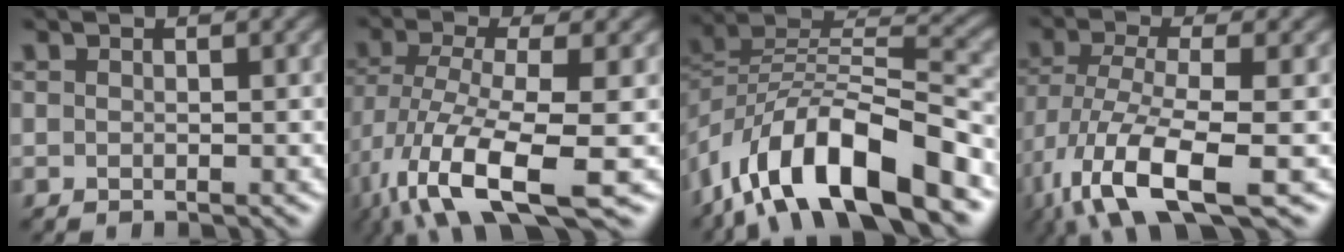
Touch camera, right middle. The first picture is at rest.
{"total": 10.6, "force": [-4.6, 3.4, 8.9], "torque": [-0.179, -0.017, -0.086]}
{"total": 13.0, "force": [-7.5, 4.8, 9.4], "torque": [-0.163, 0.008, -0.146]}
{"total": 9.5, "force": [-4.5, 3.1, 7.8], "torque": [-0.165, -0.016, -0.087]}